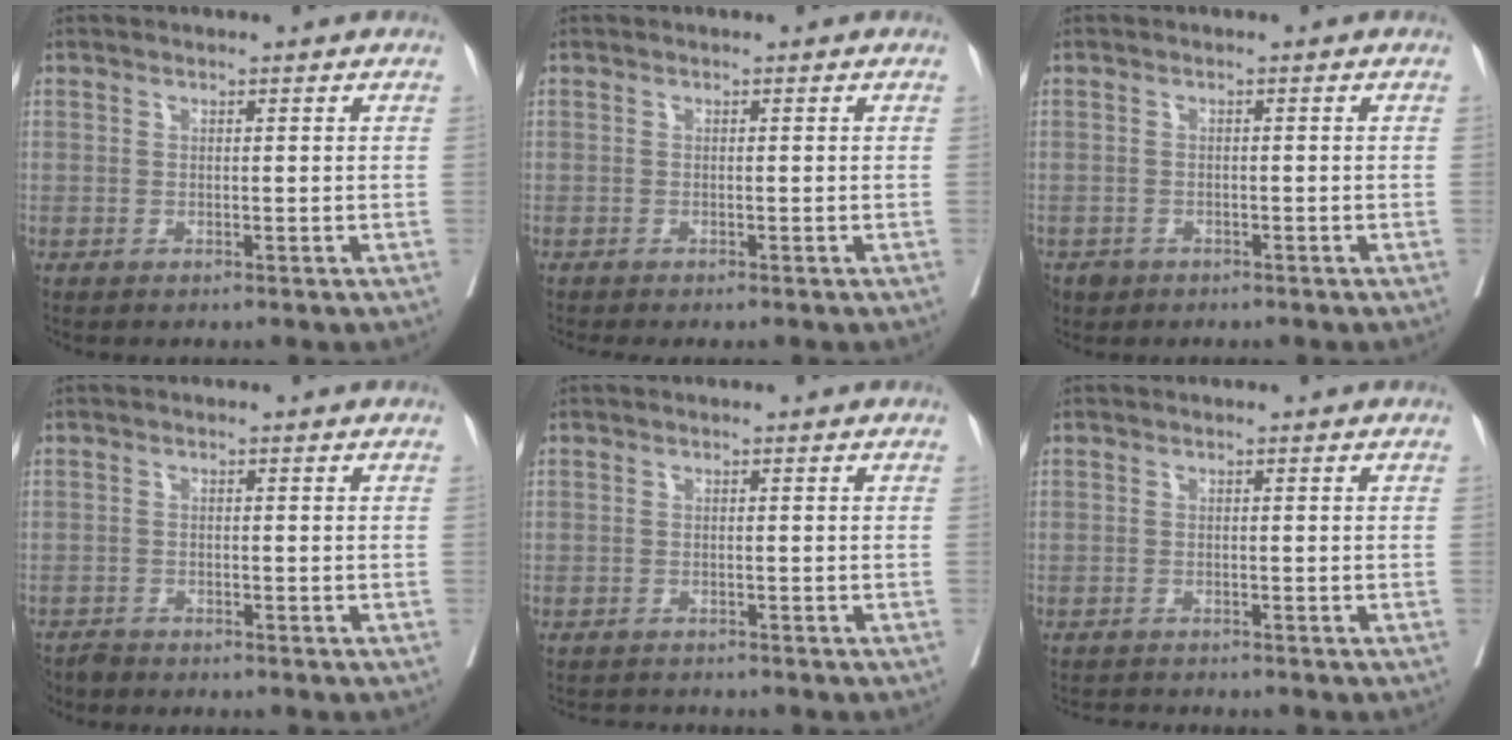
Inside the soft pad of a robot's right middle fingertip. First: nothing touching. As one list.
[{"total": 2.0, "force": [-1.8, 0.1, 0.9], "torque": [-0.009, -0.003, -0.026]}, {"total": 2.7, "force": [-1.8, 2.0, 0.2], "torque": [-0.004, 0.003, -0.031]}, {"total": 2.6, "force": [-2.5, 0.7, -0.3], "torque": [0.008, -0.007, -0.046]}, {"total": 2.5, "force": [-2.5, 0.2, 0.1], "torque": [0.001, -0.010, -0.040]}, {"total": 2.7, "force": [-2.7, -0.1, 0.2], "torque": [-0.001, -0.012, -0.044]}]